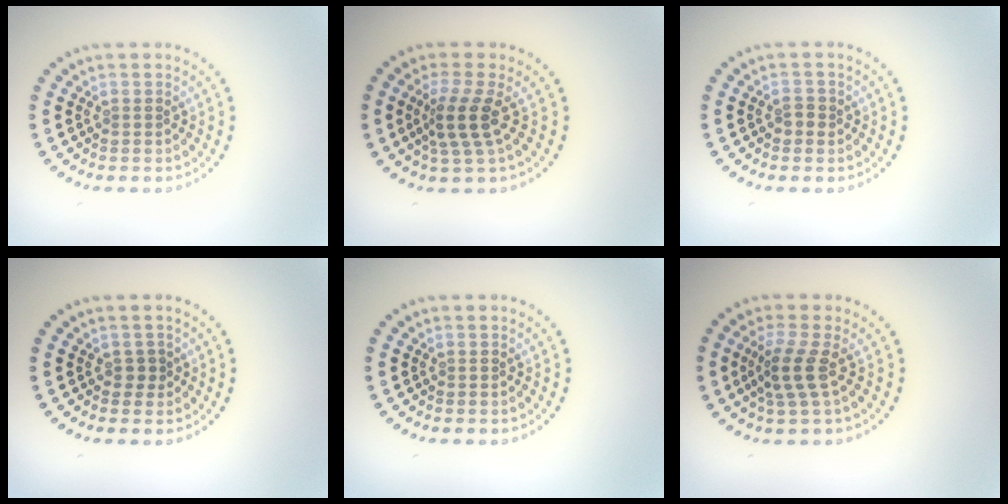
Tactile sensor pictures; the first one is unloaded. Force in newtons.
{"total": 3.2, "press": 2.4, "slide": 2.1}
{"total": 1.0, "press": 1.0, "slide": 0.2}
{"total": 0.8, "press": 0.7, "slide": 0.3}
{"total": 0.0}
{"total": 2.8, "press": 2.4, "slide": 1.4}